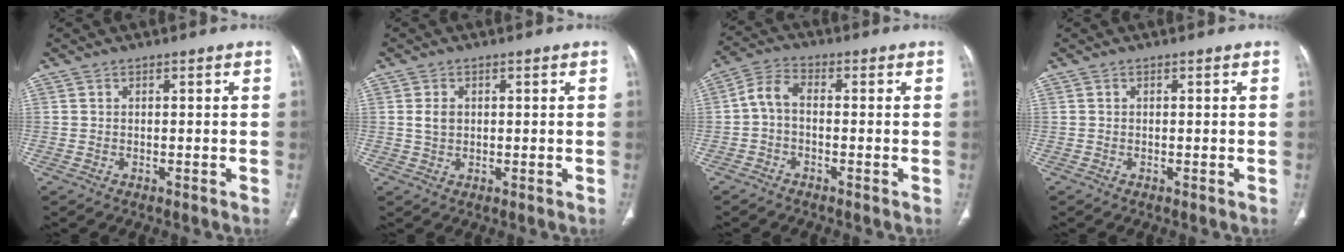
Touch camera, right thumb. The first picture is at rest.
{"total": 2.6, "force": [0.5, 1.9, 1.6], "torque": [-0.025, 0.002, 0.013]}
{"total": 4.8, "force": [-0.8, 2.8, 3.8], "torque": [-0.076, 0.021, -0.027]}
{"total": 0.0}